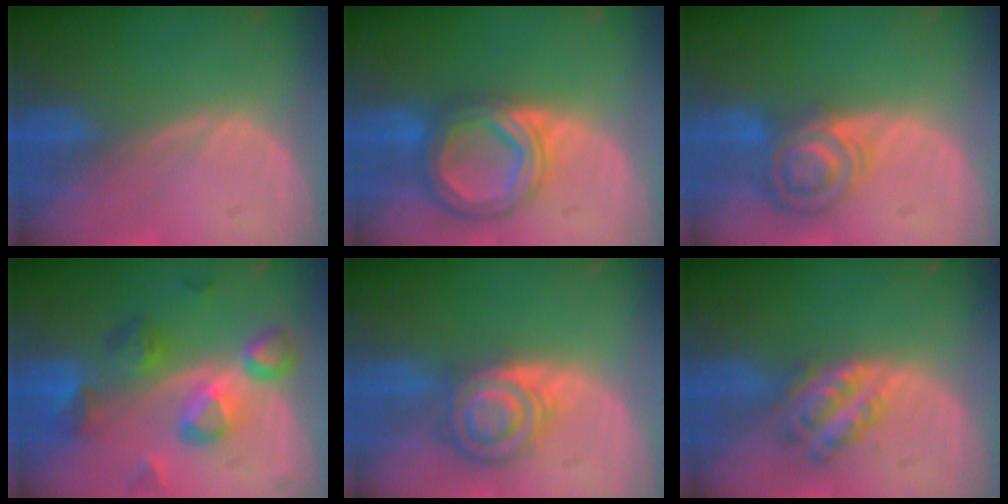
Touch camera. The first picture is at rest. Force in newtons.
{"total": 7.8, "press": 7.8, "slide": 0.5}
{"total": 7.3, "press": 6.3, "slide": 3.7}
{"total": 8.3, "press": 8.1, "slide": 1.7}
{"total": 6.4, "press": 6.4, "slide": 0.1}
{"total": 5.4, "press": 4.9, "slide": 2.2}